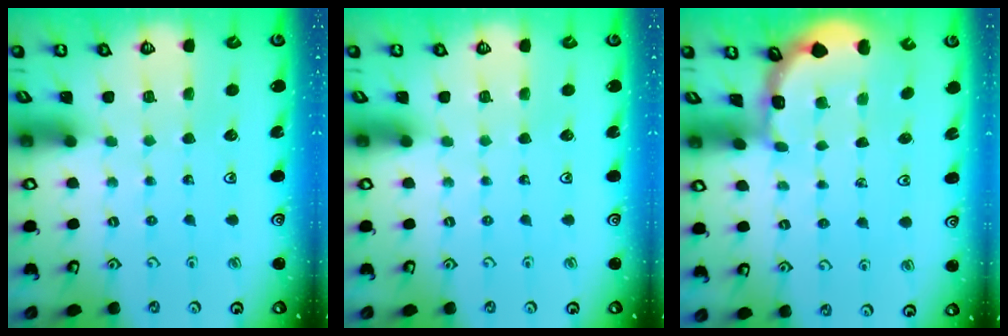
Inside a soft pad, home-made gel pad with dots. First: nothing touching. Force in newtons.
{"total": 0.0}
{"total": 2.1, "press": 2.1, "slide": 0.2}